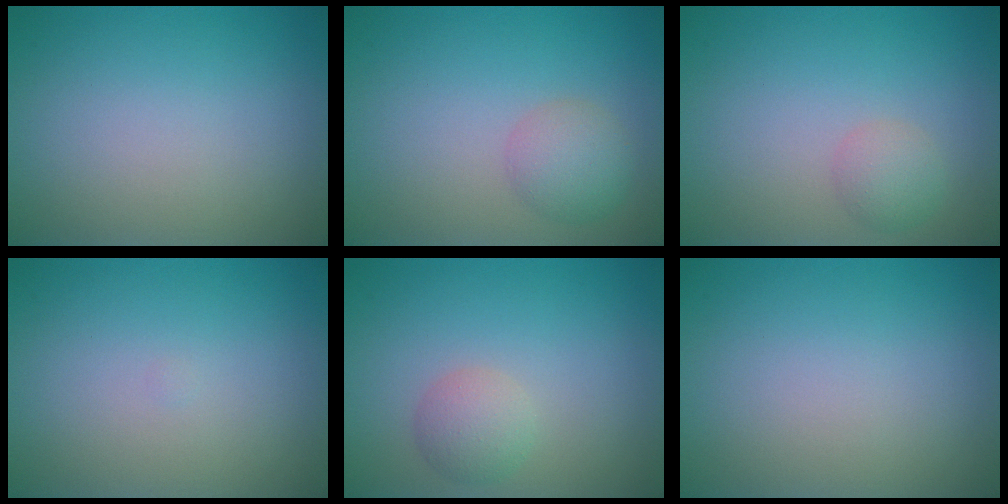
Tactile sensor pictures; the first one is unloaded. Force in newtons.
{"total": 2.1, "press": 2.1, "slide": 0.2}
{"total": 1.7, "press": 1.7, "slide": 0.1}
{"total": 0.0}
{"total": 2.2, "press": 2.2, "slide": 0.1}
{"total": 0.0}